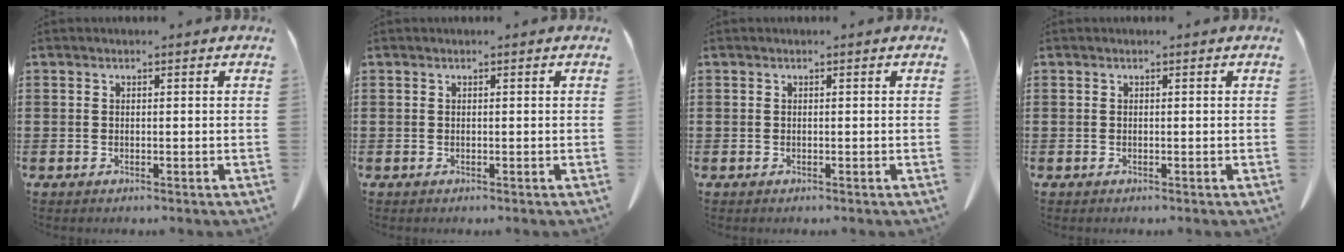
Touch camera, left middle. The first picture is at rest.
{"total": 0.0}
{"total": 0.0}
{"total": 0.0}